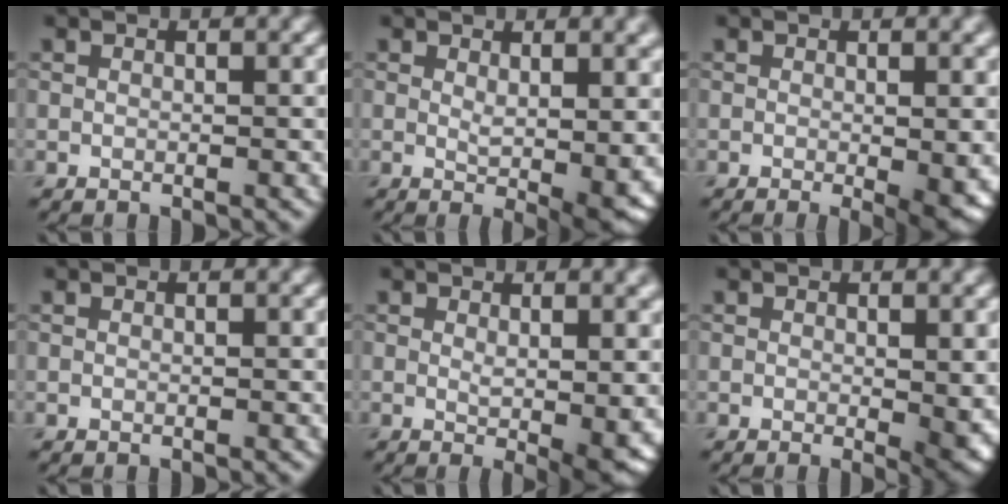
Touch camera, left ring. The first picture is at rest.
{"total": 5.6, "force": [0.6, 1.5, 5.4], "torque": [-0.069, -0.015, 0.016]}
{"total": 4.3, "force": [-0.6, 0.9, 4.1], "torque": [-0.051, -0.010, -0.007]}
{"total": 0.0}
{"total": 5.3, "force": [0.2, 1.3, 5.2], "torque": [-0.060, -0.012, 0.007]}
{"total": 2.5, "force": [0.0, 0.6, 2.4], "torque": [-0.026, -0.010, 0.002]}